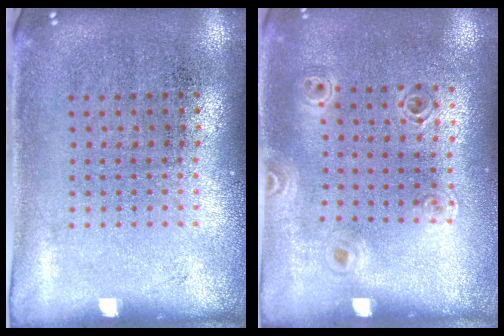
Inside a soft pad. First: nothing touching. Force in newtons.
{"total": 0.9, "press": 0.9, "slide": 0.1}